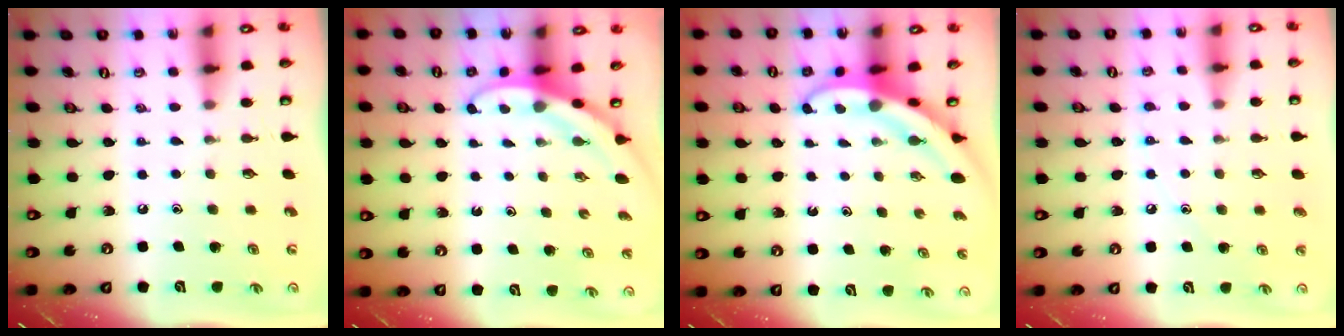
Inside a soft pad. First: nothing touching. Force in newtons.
{"total": 3.0, "press": 3.0, "slide": 0.1}
{"total": 3.9, "press": 3.8, "slide": 0.6}
{"total": 4.9, "press": 4.9, "slide": 0.5}